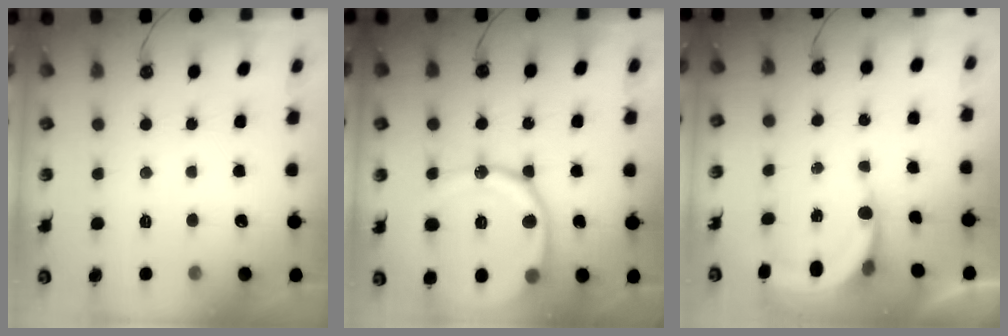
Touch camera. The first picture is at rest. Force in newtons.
{"total": 19.0, "press": 18.9, "slide": 2.0}
{"total": 7.4, "press": 7.2, "slide": 1.5}